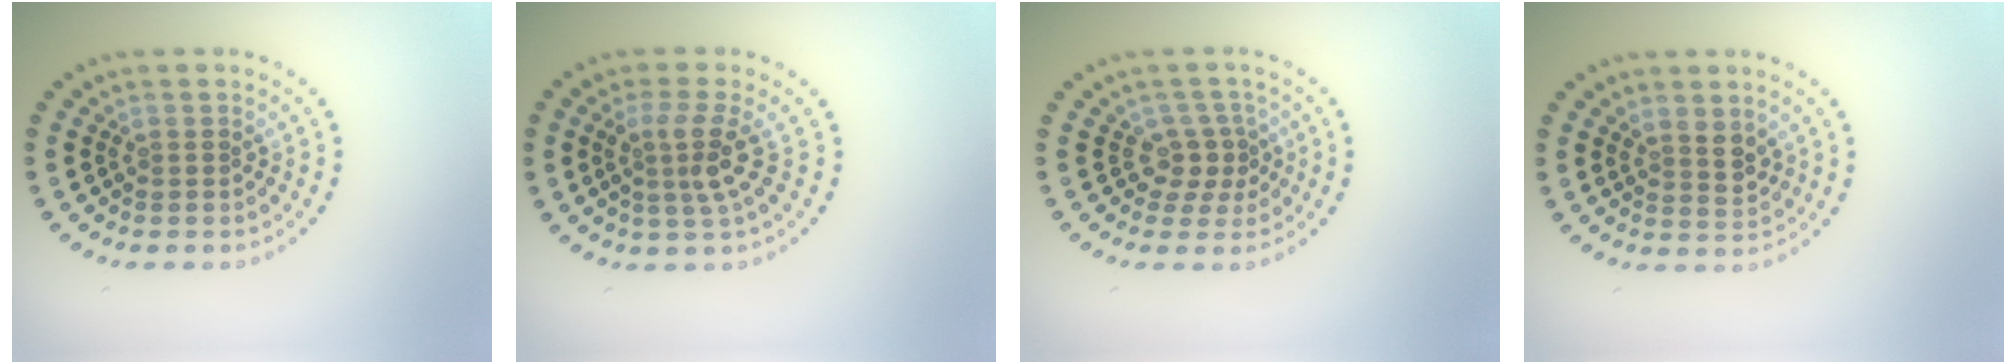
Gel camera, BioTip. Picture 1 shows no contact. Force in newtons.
{"total": 3.0, "press": 2.2, "slide": 2.1}
{"total": 2.4, "press": 1.7, "slide": 1.7}
{"total": 2.1, "press": 1.8, "slide": 1.1}